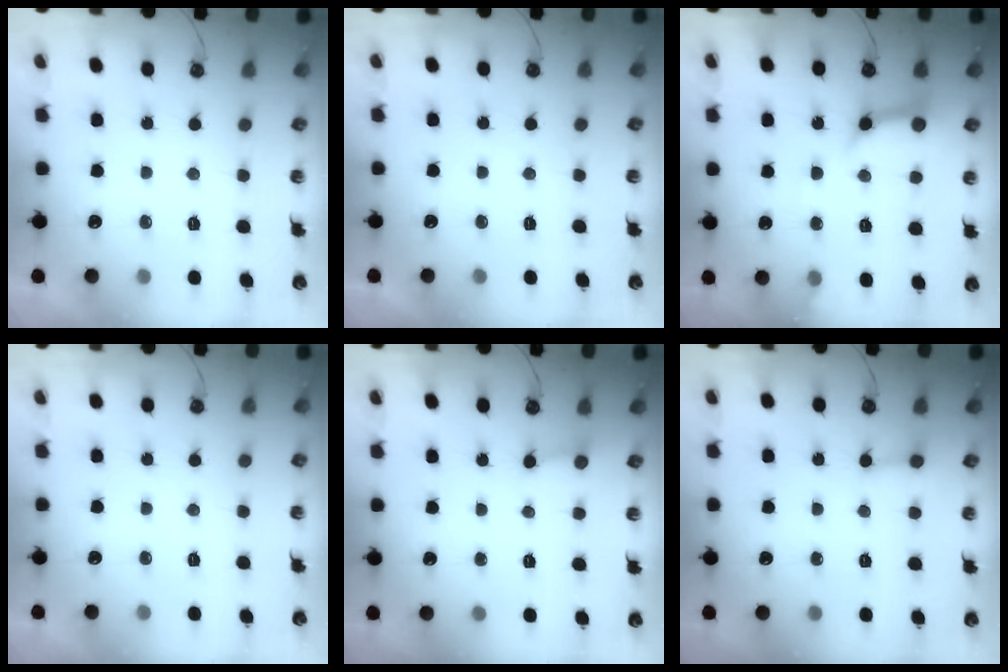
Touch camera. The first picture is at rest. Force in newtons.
{"total": 0.0}
{"total": 10.6, "press": 10.5, "slide": 1.4}
{"total": 0.0}
{"total": 3.3, "press": 3.3, "slide": 0.2}
{"total": 2.7, "press": 2.7, "slide": 0.5}